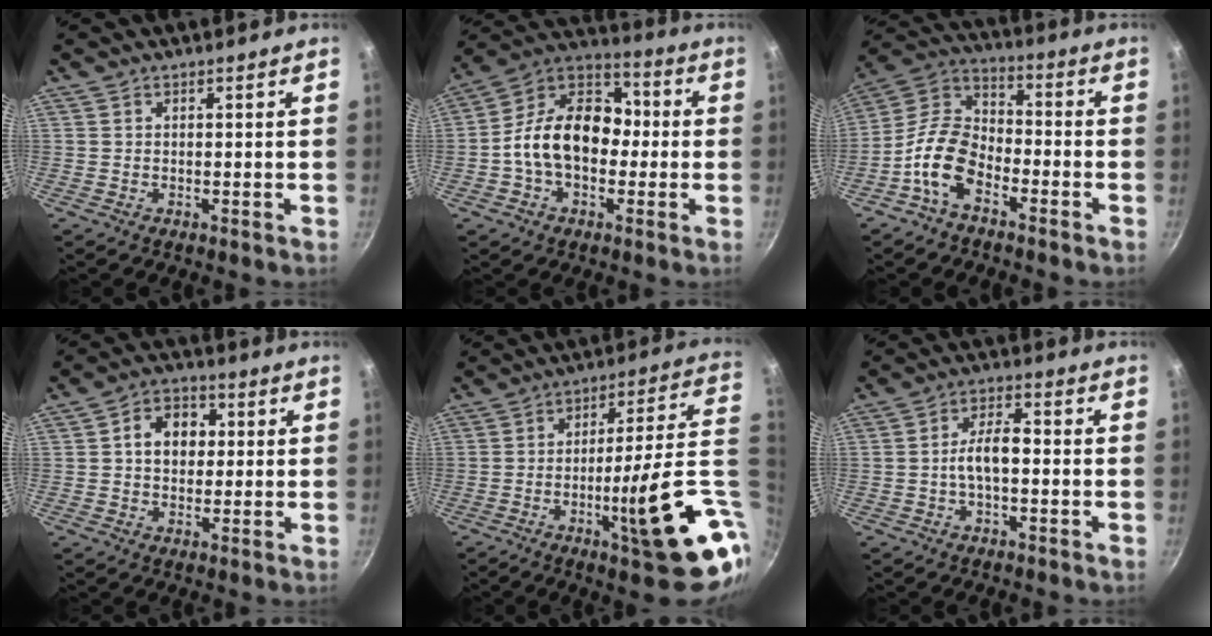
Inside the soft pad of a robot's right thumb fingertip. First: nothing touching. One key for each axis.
{"total": 16.7, "fx": -1.6, "fy": 11.9, "fz": 11.7, "tx": -0.151, "ty": 0.049, "tz": -0.049}
{"total": 11.8, "fx": -6.0, "fy": 7.0, "fz": 7.4, "tx": -0.130, "ty": 0.063, "tz": -0.137}
{"total": 7.9, "fx": 1.0, "fy": 6.1, "fz": 4.9, "tx": -0.045, "ty": 0.011, "tz": 0.005}
{"total": 23.6, "fx": -5.3, "fy": 4.5, "fz": 22.6, "tx": -0.278, "ty": 0.012, "tz": -0.072}
{"total": 6.3, "fx": -1.1, "fy": 3.0, "fz": 5.4, "tx": -0.088, "ty": 0.032, "tz": -0.024}